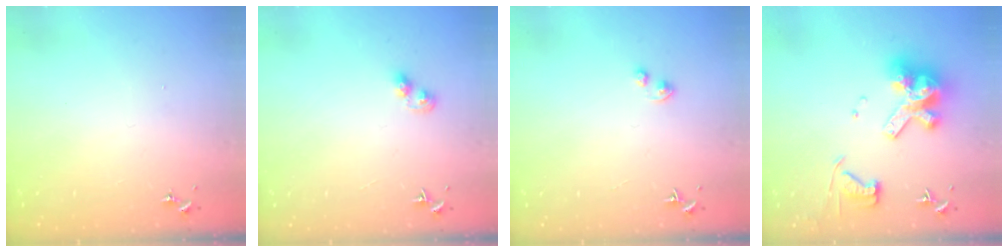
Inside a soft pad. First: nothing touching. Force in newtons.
{"total": 3.4, "press": 3.4, "slide": 0.4}
{"total": 1.6, "press": 1.5, "slide": 0.3}
{"total": 14.9, "press": 14.8, "slide": 1.8}